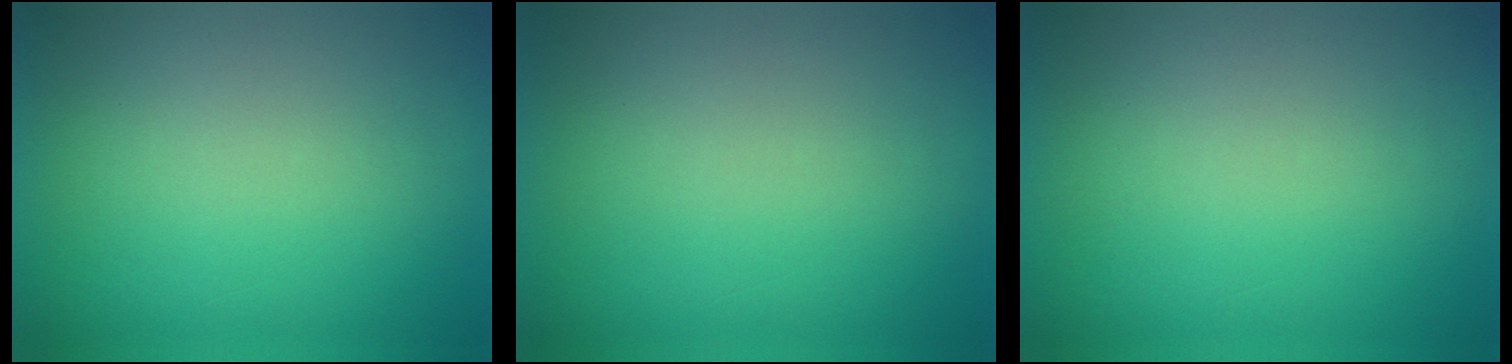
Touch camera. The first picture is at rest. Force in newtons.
{"total": 0.0}
{"total": 0.0}